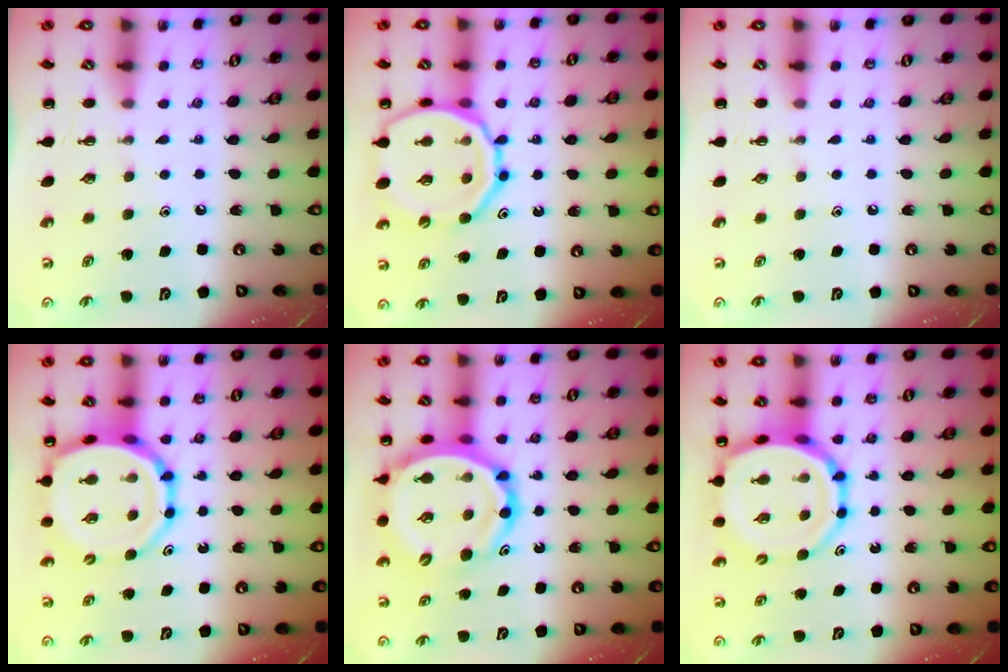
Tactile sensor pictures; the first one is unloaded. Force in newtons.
{"total": 18.7, "press": 18.6, "slide": 2.3}
{"total": 0.0}
{"total": 13.8, "press": 13.3, "slide": 3.8}
{"total": 17.5, "press": 16.8, "slide": 4.9}
{"total": 13.8, "press": 13.3, "slide": 3.8}